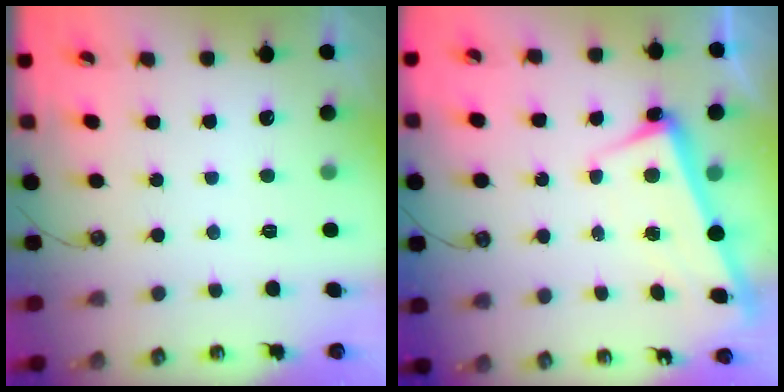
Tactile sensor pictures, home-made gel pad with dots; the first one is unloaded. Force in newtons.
{"total": 2.4, "press": 2.3, "slide": 0.7}